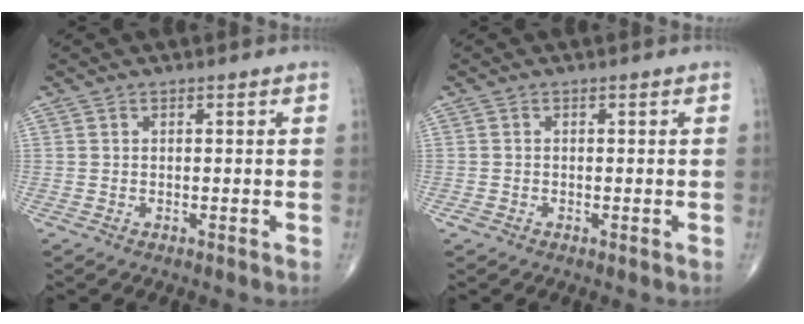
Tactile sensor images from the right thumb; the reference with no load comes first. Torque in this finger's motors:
{"motor_torque": [0.29, -0.28, 0.10, 0.05, 0.04]}